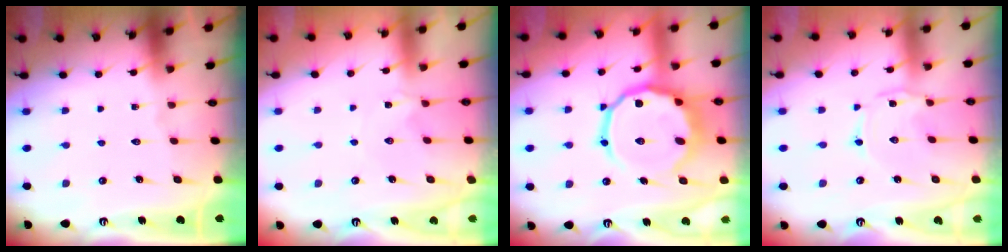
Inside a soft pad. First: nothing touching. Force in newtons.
{"total": 0.0}
{"total": 15.4, "press": 15.3, "slide": 2.2}
{"total": 1.0, "press": 1.0, "slide": 0.2}